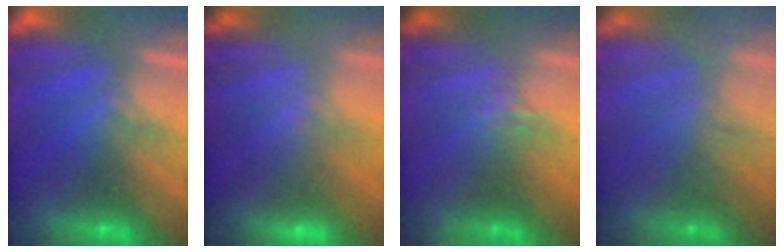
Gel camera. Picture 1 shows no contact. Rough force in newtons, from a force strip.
{"total": 2.1}
{"total": 1.6}
{"total": 2.8}